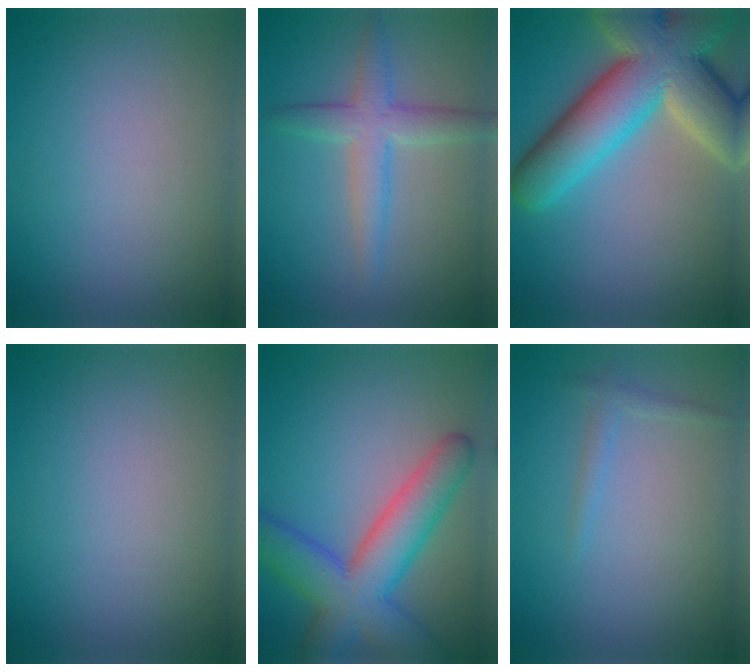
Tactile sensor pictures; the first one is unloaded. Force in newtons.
{"total": 3.7, "press": 3.7, "slide": 0.1}
{"total": 12.5, "press": 12.4, "slide": 1.0}
{"total": 0.0}
{"total": 8.6, "press": 8.6, "slide": 0.4}
{"total": 1.1, "press": 1.1, "slide": 0.0}